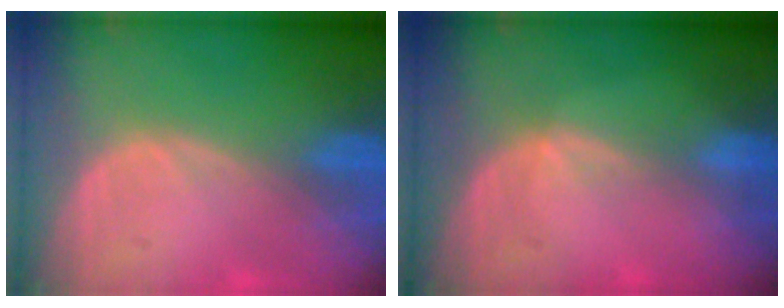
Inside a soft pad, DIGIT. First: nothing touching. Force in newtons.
{"total": 1.2, "press": 0.7, "slide": 0.9}